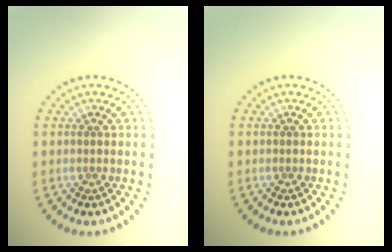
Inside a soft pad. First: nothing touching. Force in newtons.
{"total": 0.0}